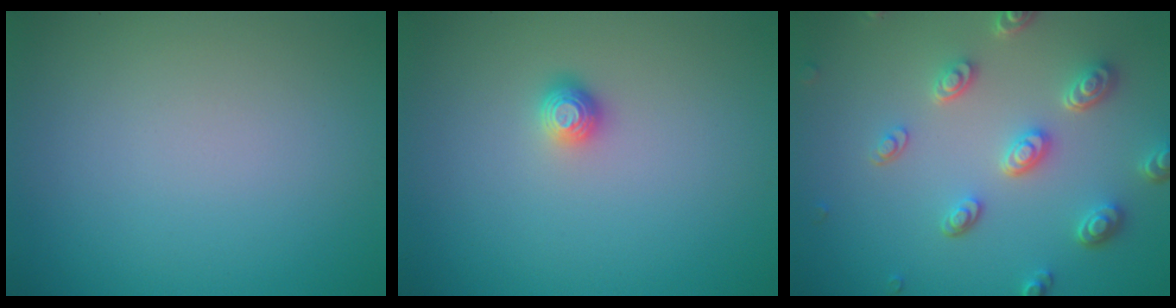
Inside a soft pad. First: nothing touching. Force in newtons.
{"total": 1.2, "press": 1.0, "slide": 0.5}
{"total": 4.8, "press": 3.7, "slide": 3.1}